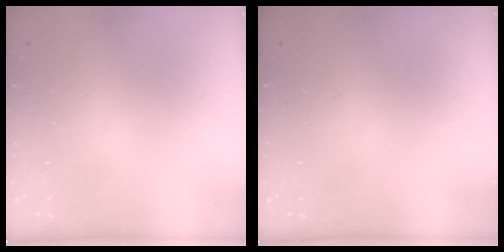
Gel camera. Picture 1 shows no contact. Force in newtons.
{"total": 0.9, "press": 0.0, "slide": 0.9}